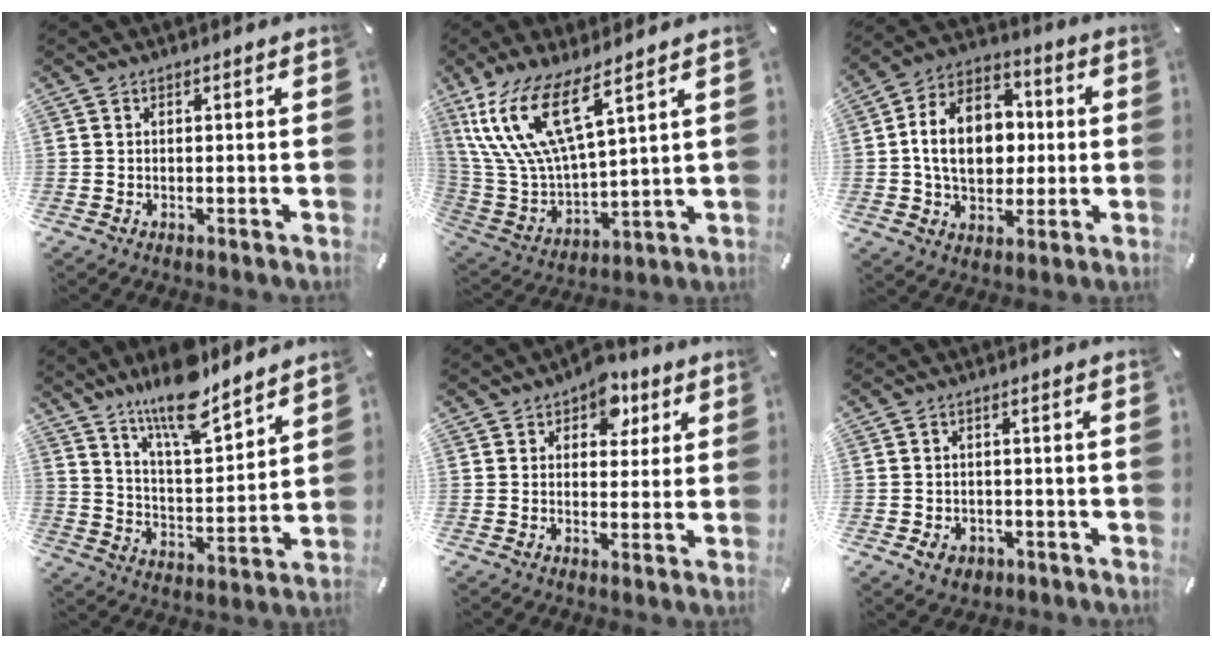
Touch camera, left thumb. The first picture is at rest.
{"total": 17.2, "force": [10.7, 6.0, 12.1], "torque": [-0.286, -0.050, 0.188]}
{"total": 14.6, "force": [-0.1, 11.2, 9.4], "torque": [-0.189, 0.017, -0.003]}
{"total": 13.8, "force": [12.0, 3.7, 6.0], "torque": [-0.109, -0.085, 0.212]}
{"total": 7.5, "force": [3.7, 5.3, 3.8], "torque": [-0.026, -0.013, 0.056]}
{"total": 3.7, "force": [-1.5, 2.9, 1.7], "torque": [-0.026, 0.002, -0.028]}